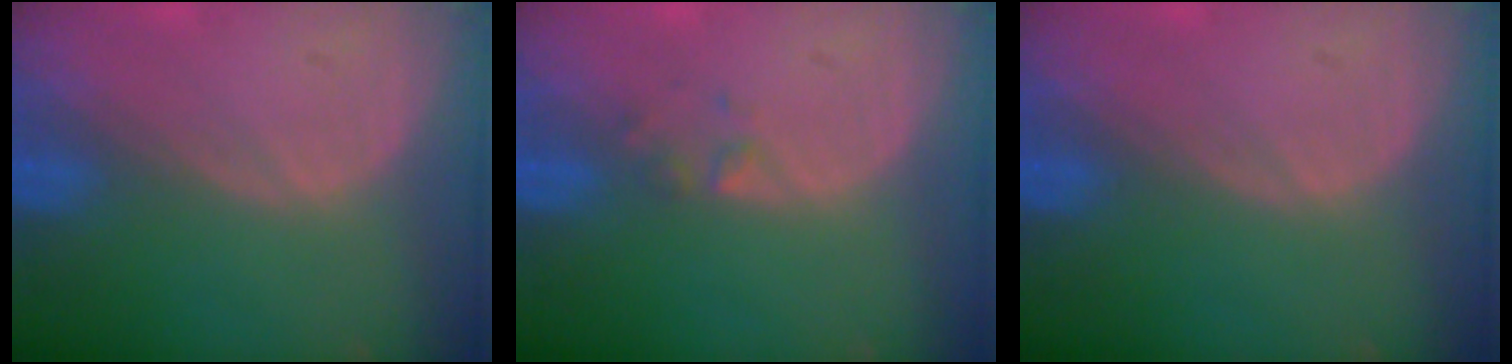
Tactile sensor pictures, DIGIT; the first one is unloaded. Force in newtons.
{"total": 1.2, "press": 1.2, "slide": 0.1}
{"total": 0.0}